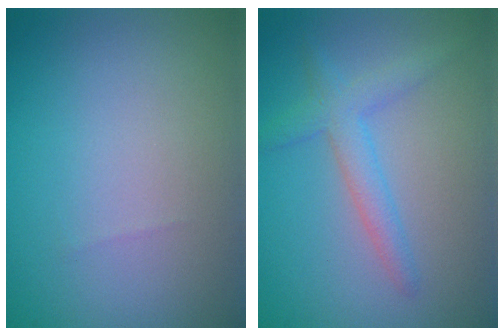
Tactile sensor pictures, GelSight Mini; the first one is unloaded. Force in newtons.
{"total": 2.6, "press": 2.6, "slide": 0.2}